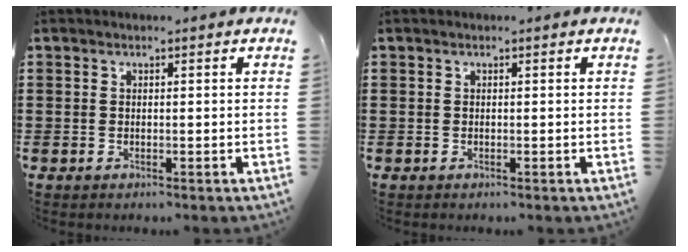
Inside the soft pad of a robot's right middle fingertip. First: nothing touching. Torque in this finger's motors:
{"motor_torque": [-0.02, 0.00, -0.01, -0.01]}